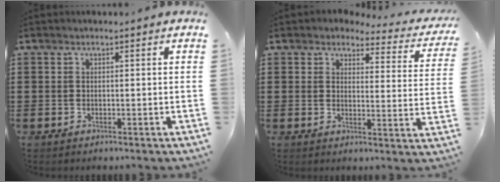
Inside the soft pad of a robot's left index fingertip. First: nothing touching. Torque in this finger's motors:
{"motor_torque": [1.36, -0.78, 0.20, 0.00]}